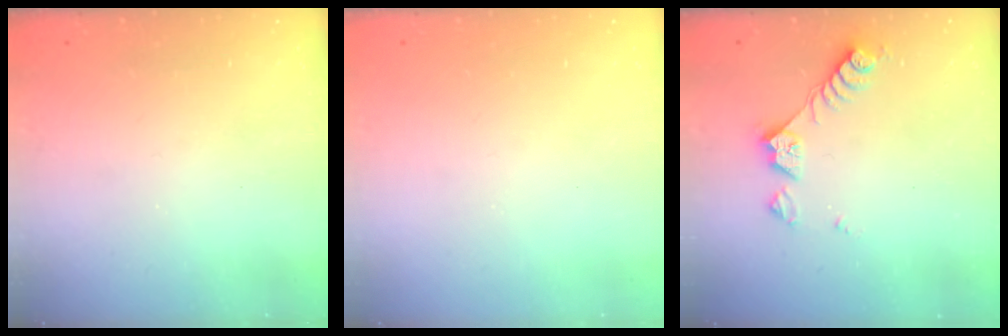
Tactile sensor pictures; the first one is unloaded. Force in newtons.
{"total": 0.0}
{"total": 8.5, "press": 8.5, "slide": 0.5}